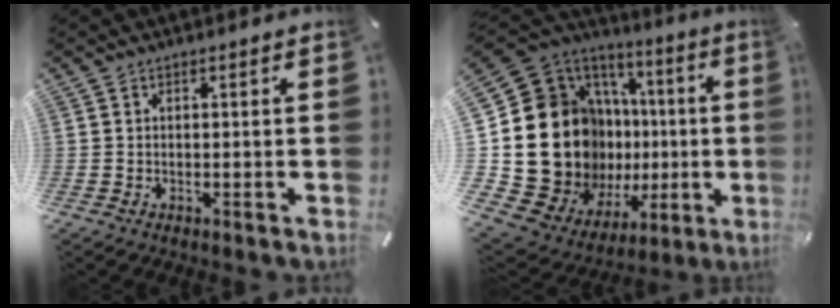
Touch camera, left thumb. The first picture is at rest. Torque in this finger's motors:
{"motor_torque": [2.41, 2.59, 2.02, -0.15, 0.25]}